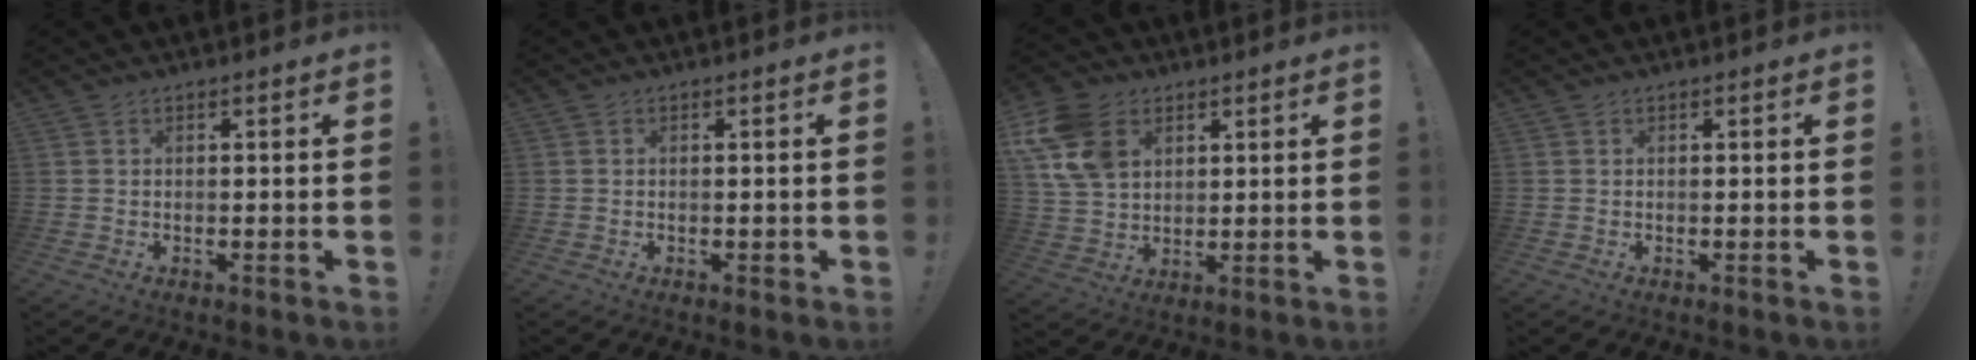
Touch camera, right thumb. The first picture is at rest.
{"total": 0.8, "force": [-0.1, 0.6, 0.6], "torque": [0.000, 0.000, -0.002]}
{"total": 15.2, "force": [6.3, 10.9, 8.5], "torque": [-0.170, -0.019, 0.127]}
{"total": 0.0}